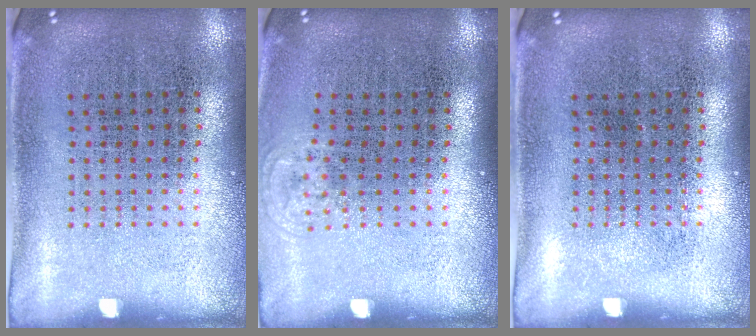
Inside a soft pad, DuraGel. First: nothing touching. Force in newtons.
{"total": 0.6, "press": 0.4, "slide": 0.3}
{"total": 0.0}